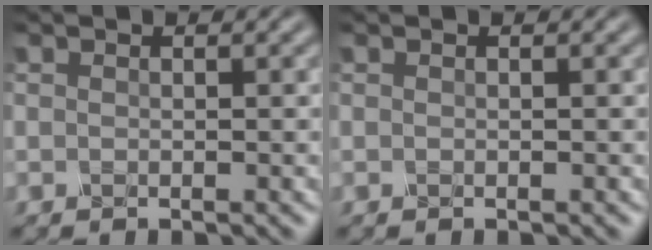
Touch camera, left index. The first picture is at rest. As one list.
[{"total": 0.0}]